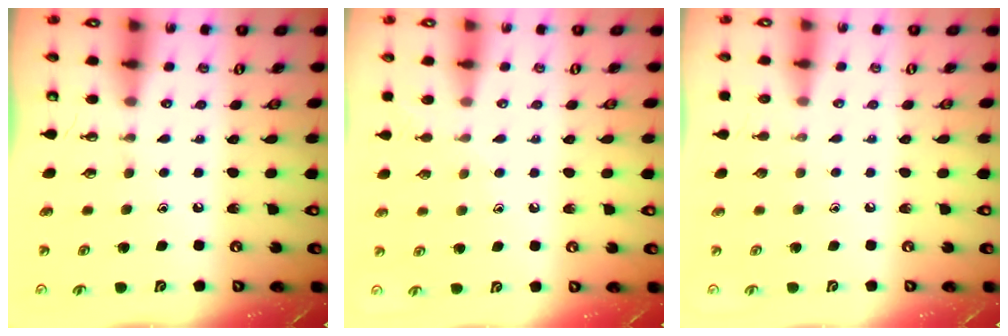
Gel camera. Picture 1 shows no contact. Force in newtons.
{"total": 5.0, "press": 5.0, "slide": 0.5}
{"total": 0.0}